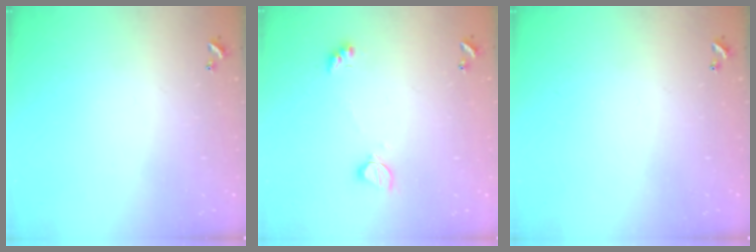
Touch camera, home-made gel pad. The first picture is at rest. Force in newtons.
{"total": 2.8, "press": 2.7, "slide": 0.6}
{"total": 0.0}